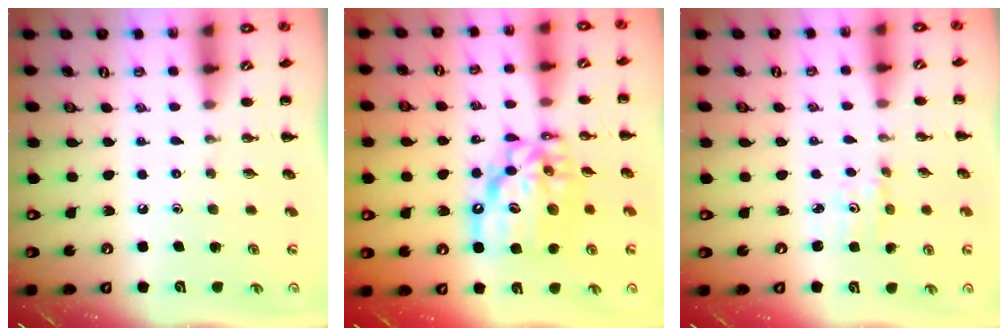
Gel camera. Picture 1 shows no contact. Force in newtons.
{"total": 14.1, "press": 13.5, "slide": 4.1}
{"total": 1.6, "press": 1.6, "slide": 0.2}